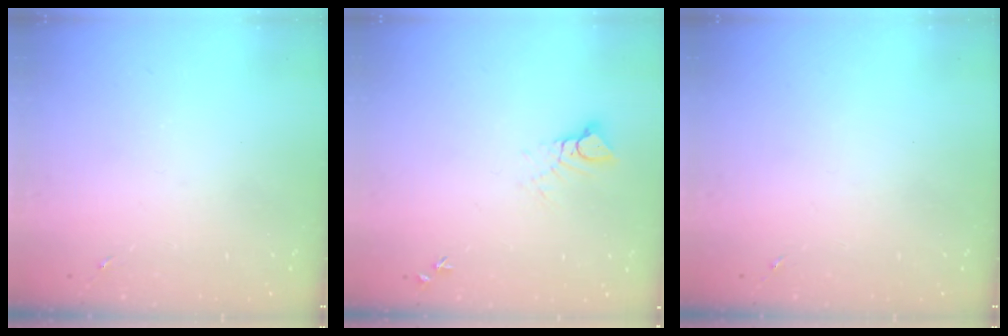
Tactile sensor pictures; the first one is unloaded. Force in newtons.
{"total": 5.0, "press": 5.0, "slide": 0.2}
{"total": 0.0}